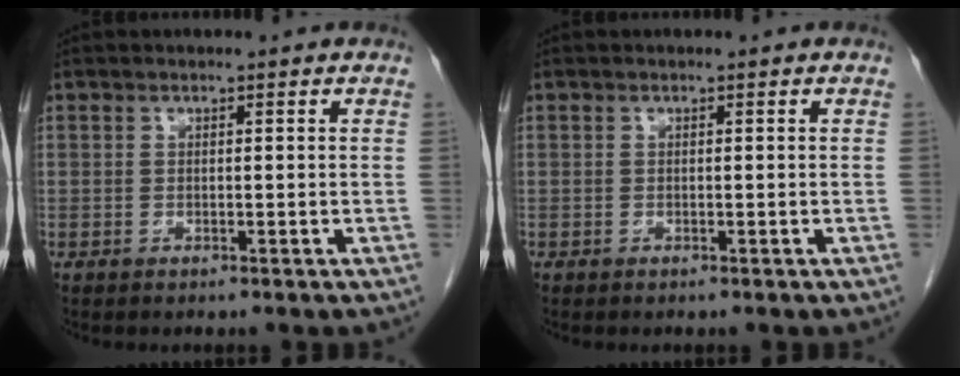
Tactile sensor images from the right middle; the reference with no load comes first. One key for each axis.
{"total": 0.0}